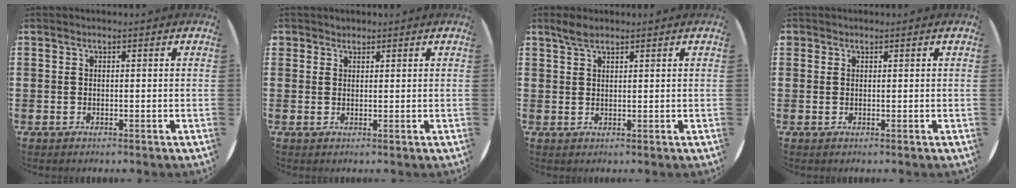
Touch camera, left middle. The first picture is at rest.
{"total": 1.2, "force": [1.1, 0.6, -0.1], "torque": [0.000, 0.003, 0.022]}
{"total": 2.2, "force": [1.8, 0.7, 1.0], "torque": [-0.022, 0.004, 0.034]}
{"total": 0.6, "force": [0.4, 0.3, -0.1], "torque": [0.002, 0.004, 0.009]}